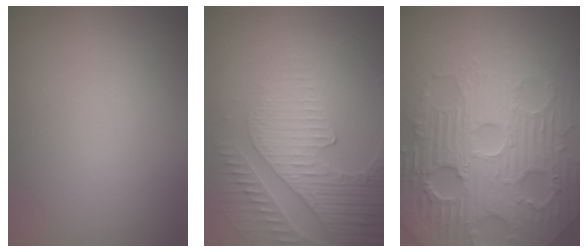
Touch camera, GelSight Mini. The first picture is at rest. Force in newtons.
{"total": 4.3, "press": 4.3, "slide": 0.4}
{"total": 8.0, "press": 7.8, "slide": 1.7}